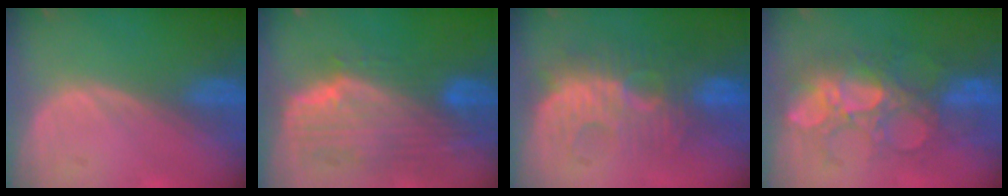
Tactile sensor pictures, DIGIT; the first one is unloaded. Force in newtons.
{"total": 9.9, "press": 8.8, "slide": 4.5}
{"total": 9.2, "press": 9.0, "slide": 1.9}
{"total": 9.3, "press": 9.1, "slide": 2.1}